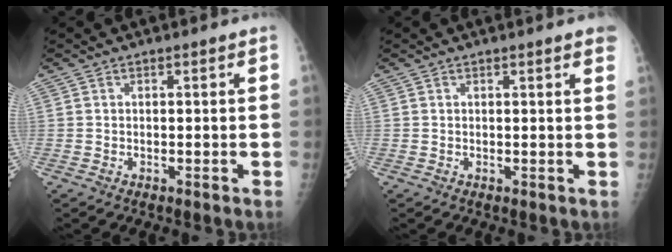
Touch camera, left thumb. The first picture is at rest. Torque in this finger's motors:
{"motor_torque": [2.02, 1.10, 0.24, -0.26, 0.11]}